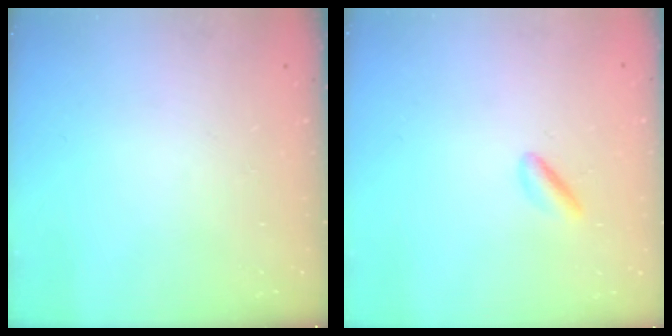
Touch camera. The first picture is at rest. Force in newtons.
{"total": 2.3, "press": 2.2, "slide": 0.4}